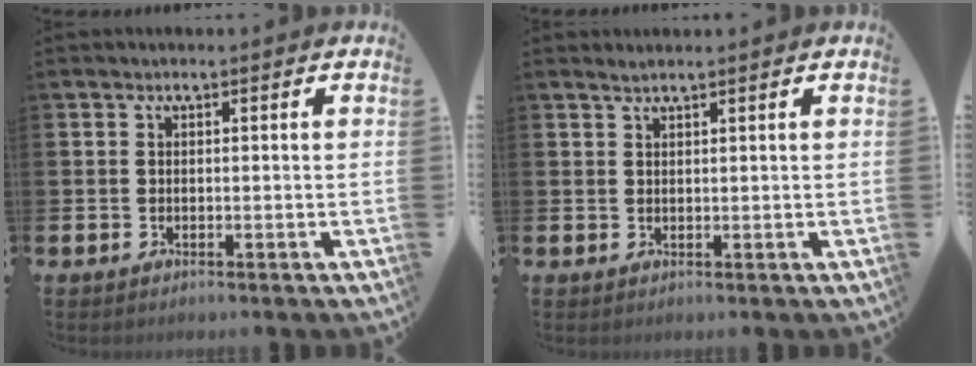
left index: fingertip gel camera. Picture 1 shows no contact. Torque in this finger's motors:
{"motor_torque": [-0.02, -0.35, -0.02, -0.01]}